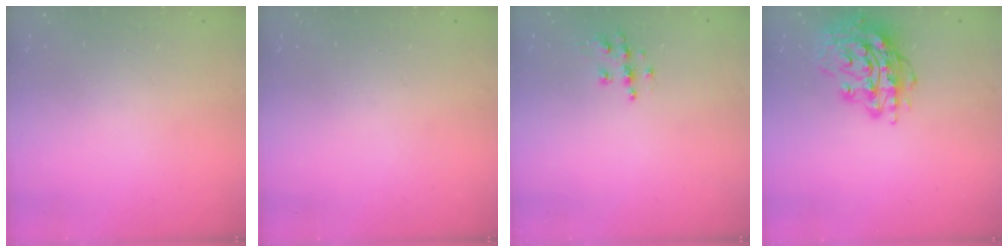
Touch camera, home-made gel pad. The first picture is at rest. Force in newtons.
{"total": 0.0}
{"total": 7.4, "press": 7.4, "slide": 0.2}
{"total": 15.5, "press": 15.5, "slide": 1.5}